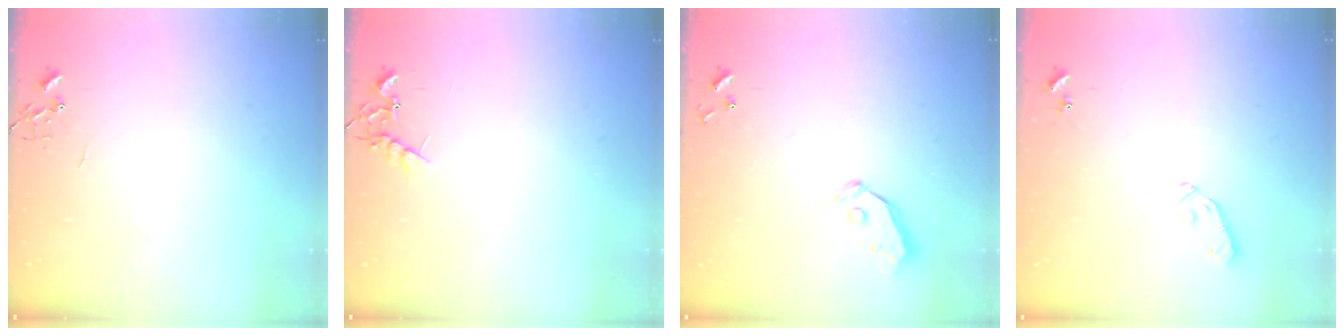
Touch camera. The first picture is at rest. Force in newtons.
{"total": 6.8, "press": 6.8, "slide": 0.3}
{"total": 4.8, "press": 4.8, "slide": 0.5}
{"total": 5.9, "press": 5.9, "slide": 0.6}